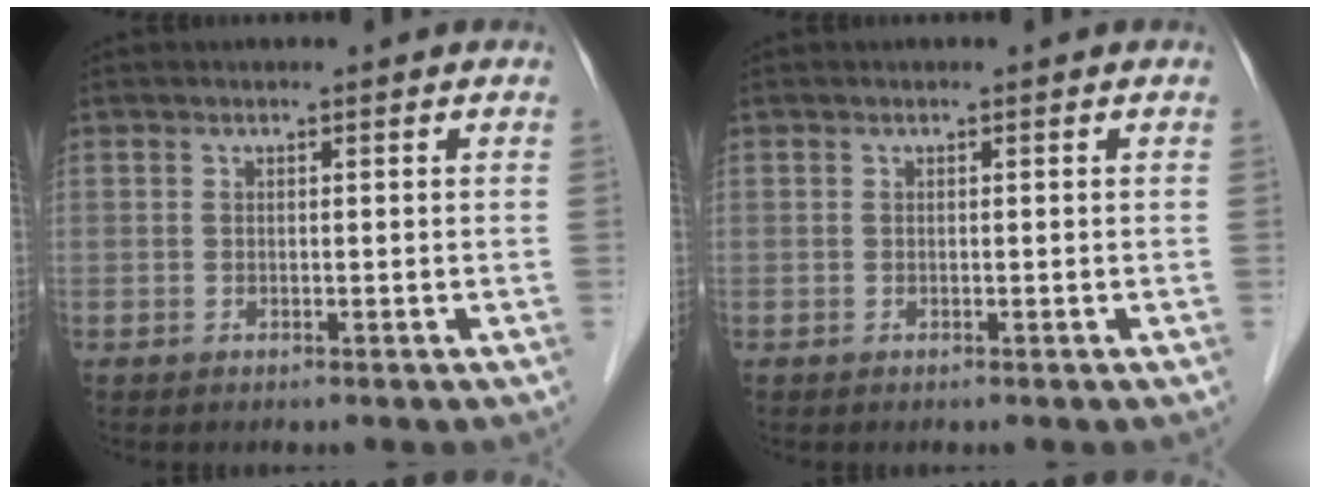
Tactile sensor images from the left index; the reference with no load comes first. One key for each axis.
{"total": 0.0}